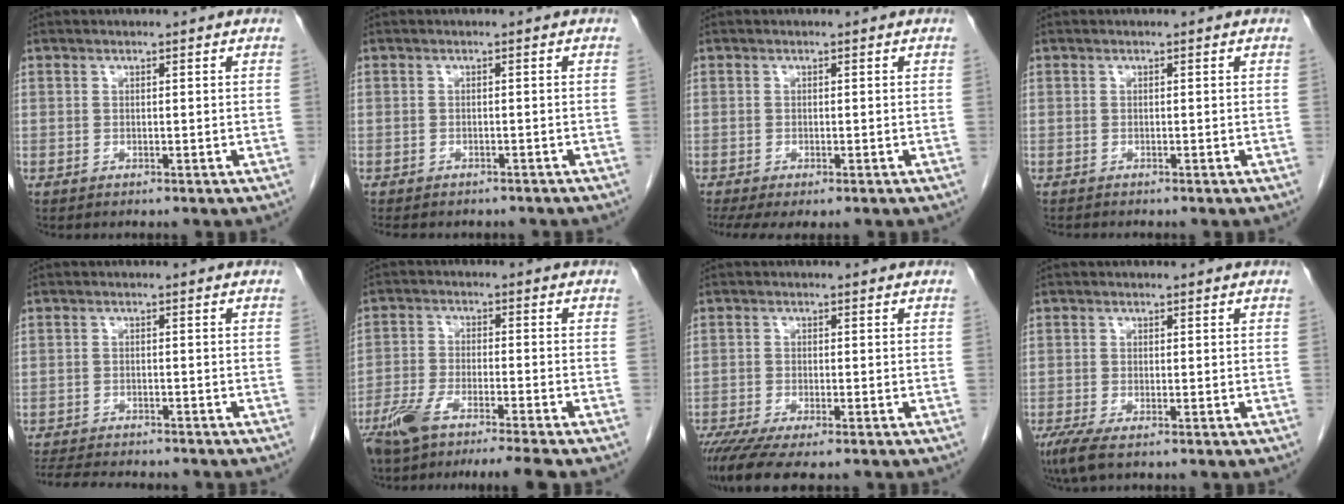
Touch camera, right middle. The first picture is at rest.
{"total": 8.2, "force": [-7.0, 3.0, 3.0], "torque": [-0.045, 0.001, -0.081]}
{"total": 6.0, "force": [-4.5, 1.7, 3.6], "torque": [-0.061, -0.015, -0.071]}
{"total": 1.3, "force": [-1.2, 0.0, 0.5], "torque": [-0.015, -0.005, -0.017]}
{"total": 11.2, "force": [-10.0, 2.2, 4.5], "torque": [-0.077, -0.011, -0.140]}
{"total": 10.8, "force": [-8.8, -0.1, 6.4], "torque": [-0.108, -0.019, -0.146]}
{"total": 8.0, "force": [-6.3, 1.2, 4.9], "torque": [-0.076, -0.017, -0.102]}
{"total": 3.2, "force": [-2.1, 0.6, 2.4], "torque": [-0.052, -0.012, -0.041]}